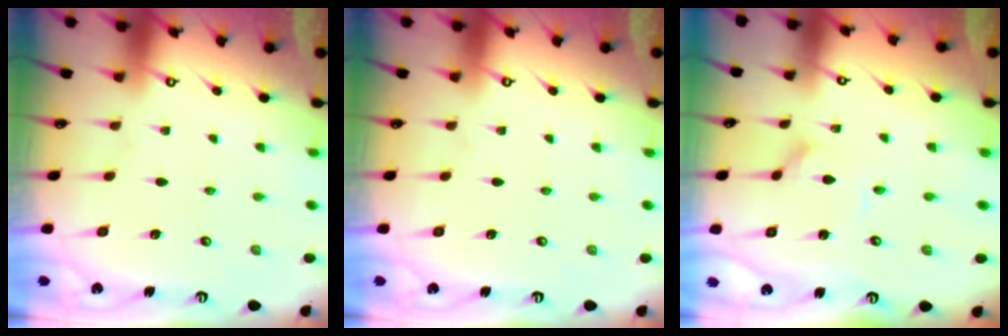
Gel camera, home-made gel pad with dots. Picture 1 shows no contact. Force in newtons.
{"total": 0.0}
{"total": 2.0, "press": 2.0, "slide": 0.3}